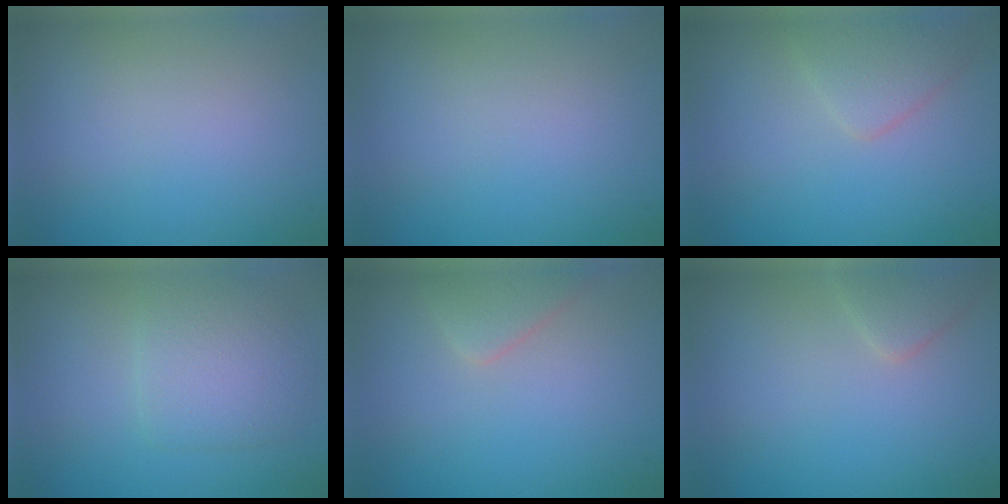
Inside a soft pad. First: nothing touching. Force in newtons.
{"total": 0.0}
{"total": 2.3, "press": 2.3, "slide": 0.1}
{"total": 3.7, "press": 3.7, "slide": 0.1}
{"total": 2.1, "press": 2.1, "slide": 0.2}
{"total": 1.6, "press": 1.6, "slide": 0.1}